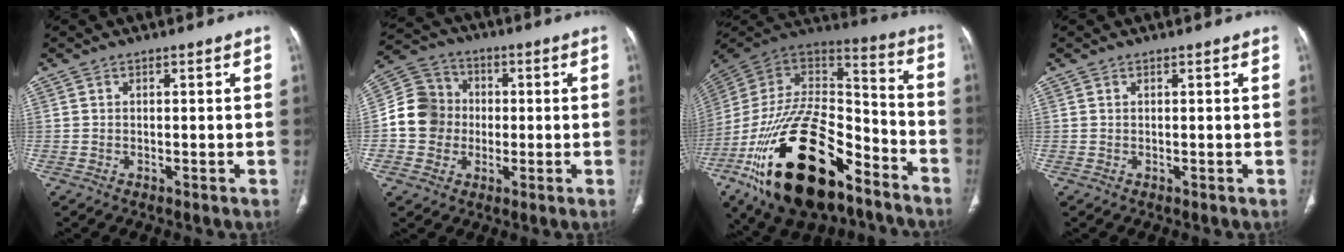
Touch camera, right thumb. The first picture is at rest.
{"total": 10.5, "force": [-0.8, 9.7, 3.8], "torque": [-0.047, 0.028, -0.023]}
{"total": 33.0, "force": [-16.9, 16.2, 23.4], "torque": [-0.433, 0.047, -0.281]}
{"total": 0.0}